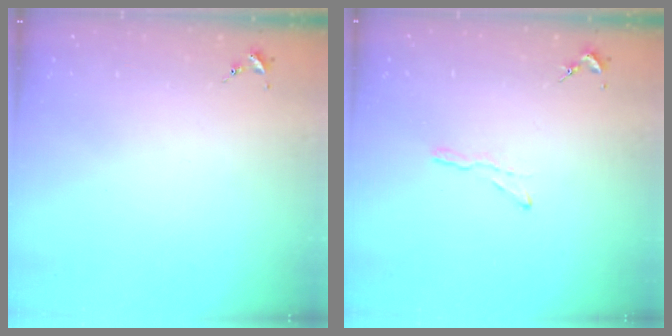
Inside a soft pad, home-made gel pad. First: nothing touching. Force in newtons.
{"total": 3.2, "press": 3.2, "slide": 0.3}